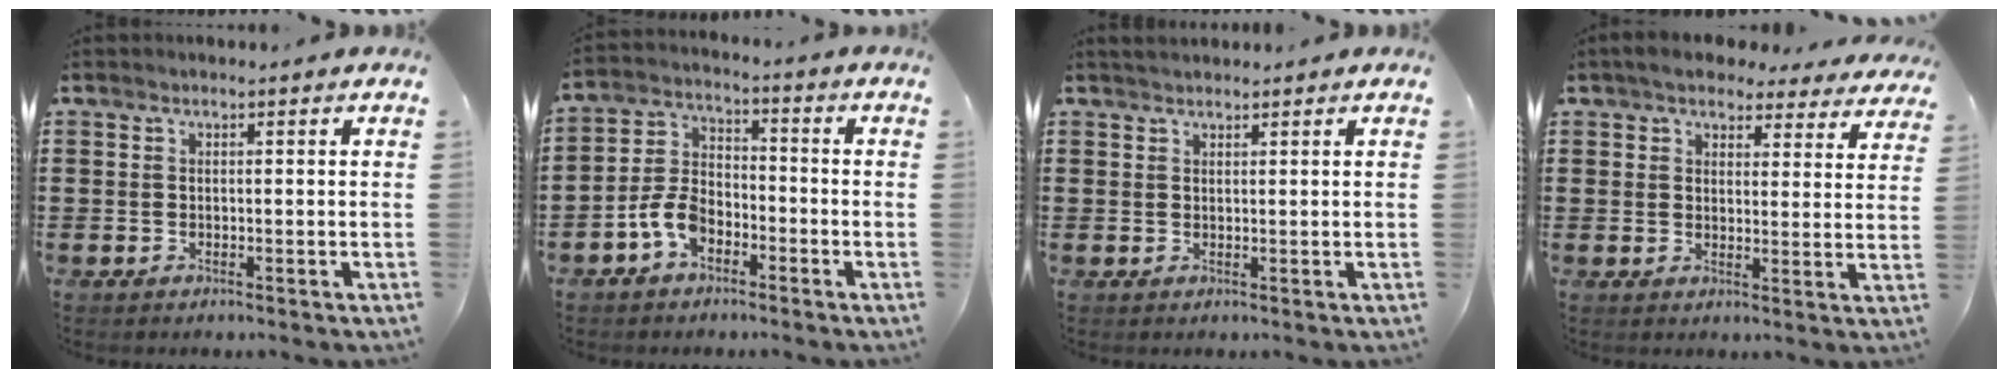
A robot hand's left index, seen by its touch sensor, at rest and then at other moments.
{"total": 6.4, "force": [-3.5, 3.8, 3.9], "torque": [-0.103, 0.008, -0.072]}
{"total": 1.2, "force": [1.2, 0.2, 0.3], "torque": [-0.007, 0.002, 0.023]}
{"total": 5.1, "force": [4.6, 1.5, 1.5], "torque": [-0.047, -0.010, 0.085]}